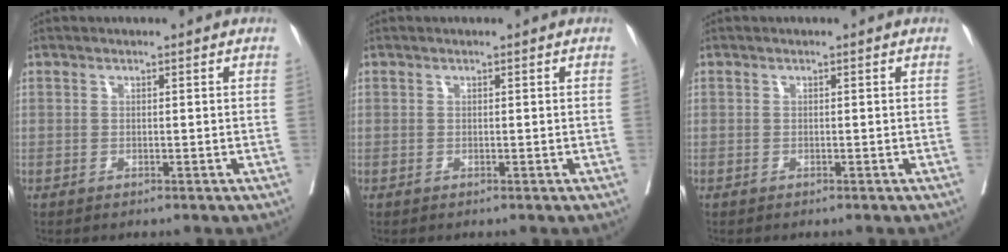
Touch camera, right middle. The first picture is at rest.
{"total": 0.0}
{"total": 0.0}